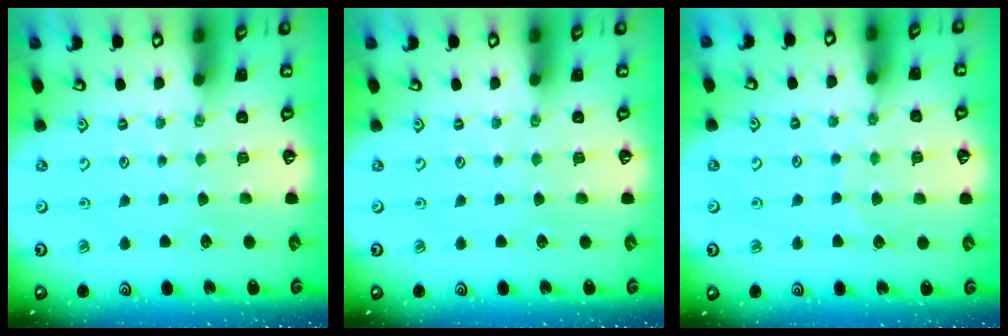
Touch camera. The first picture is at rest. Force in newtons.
{"total": 0.0}
{"total": 6.2, "press": 6.2, "slide": 0.5}